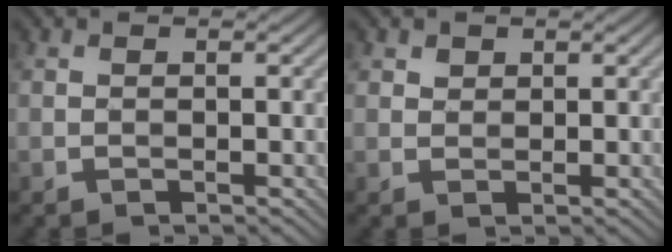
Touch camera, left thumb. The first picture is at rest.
{"total": 1.2, "force": [0.8, 0.8, 0.3], "torque": [-0.007, 0.000, 0.015]}